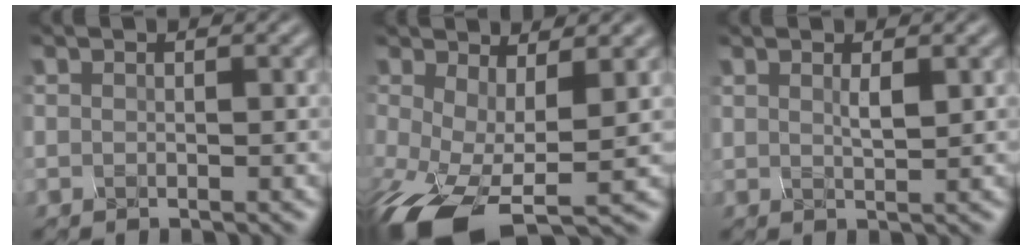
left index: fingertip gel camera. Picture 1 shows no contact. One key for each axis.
{"total": 8.4, "fx": -3.9, "fy": 2.8, "fz": 6.9, "tx": -0.171, "ty": -0.031, "tz": -0.042}
{"total": 0.8, "fx": 0.4, "fy": -0.7, "fz": 0.1, "tx": -0.018, "ty": 0.003, "tz": 0.023}